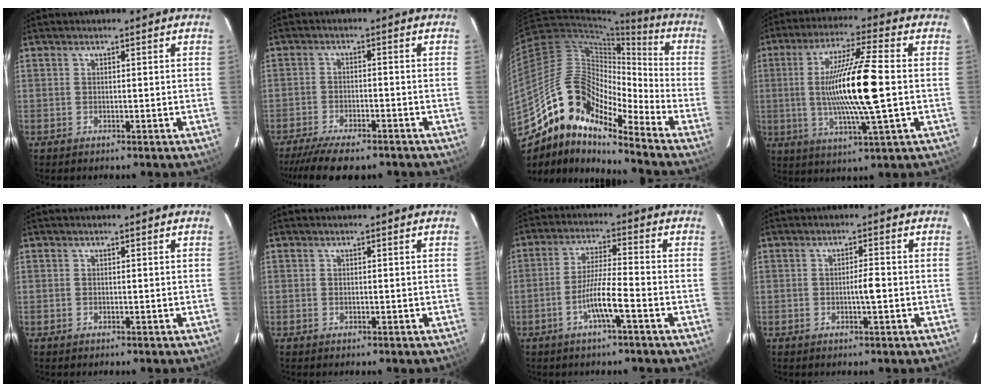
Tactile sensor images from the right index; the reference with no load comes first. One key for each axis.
{"total": 12.2, "fx": -9.8, "fy": 3.4, "fz": 6.4, "tx": -0.107, "ty": -0.011, "tz": -0.151}
{"total": 19.5, "fx": -13.6, "fy": 6.6, "fz": 12.2, "tx": -0.233, "ty": 0.046, "tz": -0.244}
{"total": 15.8, "fx": -0.5, "fy": 0.8, "fz": 15.8, "tx": -0.299, "ty": -0.003, "tz": -0.011}
{"total": 0.0}
{"total": 0.0}
{"total": 7.4, "fx": -3.1, "fy": 0.5, "fz": 6.7, "tx": -0.131, "ty": 0.007, "tz": -0.057}
{"total": 2.8, "fx": -0.5, "fy": 0.5, "fz": 2.7, "tx": -0.049, "ty": 0.002, "tz": -0.009}